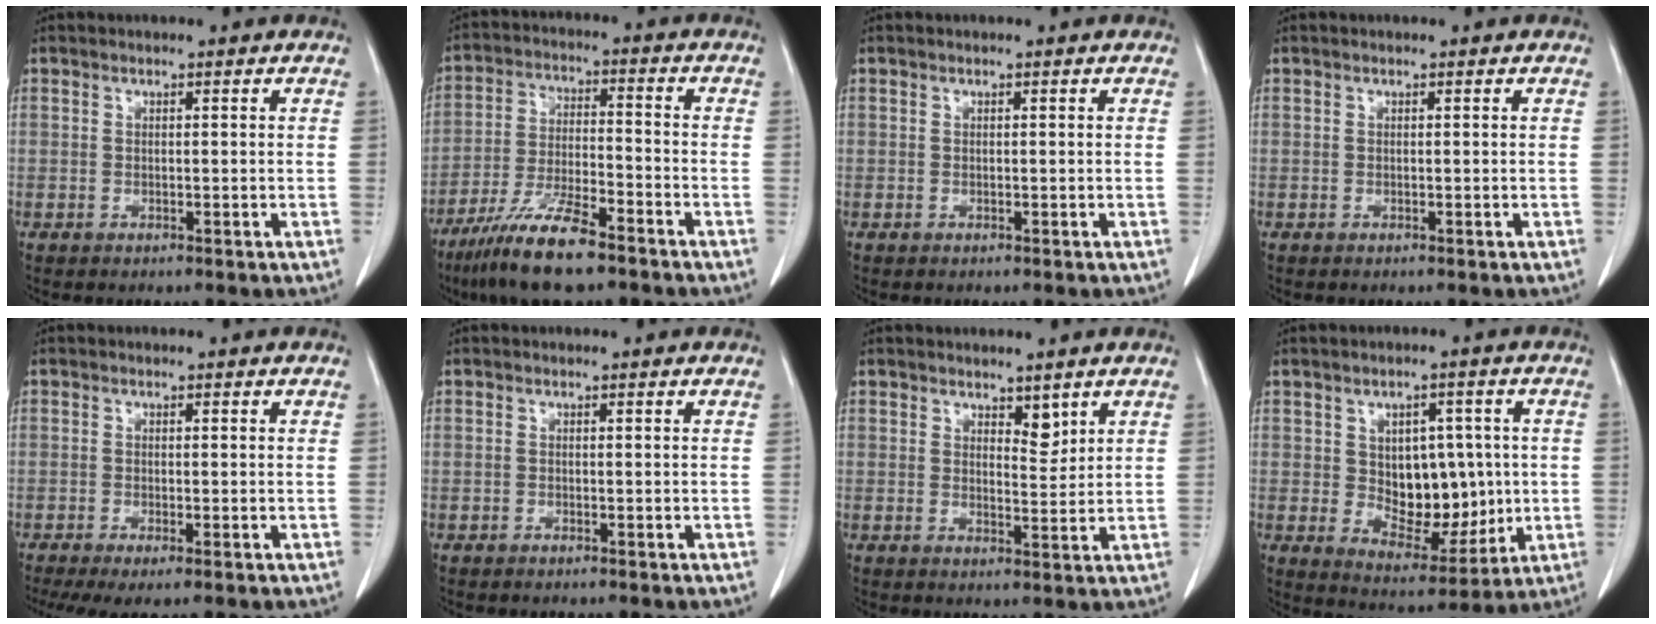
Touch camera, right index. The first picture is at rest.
{"total": 11.7, "force": [-8.3, 1.7, 8.0], "torque": [-0.158, -0.023, -0.151]}
{"total": 0.0}
{"total": 0.0}
{"total": 5.0, "force": [-3.2, 0.8, 3.8], "torque": [-0.064, -0.016, -0.053]}
{"total": 0.0}
{"total": 2.8, "force": [2.0, 1.2, 1.6], "torque": [-0.023, -0.009, 0.036]}
{"total": 10.9, "force": [0.6, 6.7, 8.6], "torque": [-0.122, 0.008, 0.029]}